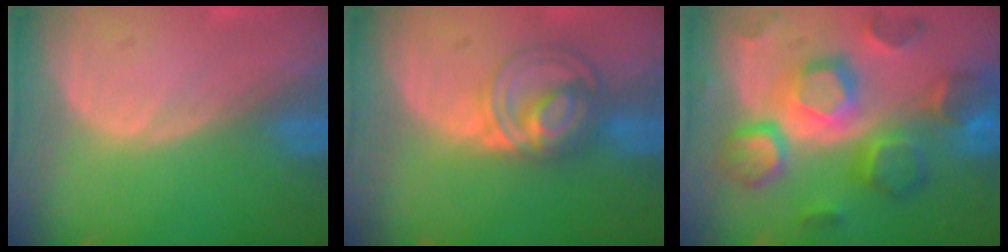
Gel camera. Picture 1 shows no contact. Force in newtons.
{"total": 6.2, "press": 6.2, "slide": 0.2}
{"total": 12.0, "press": 11.9, "slide": 1.1}